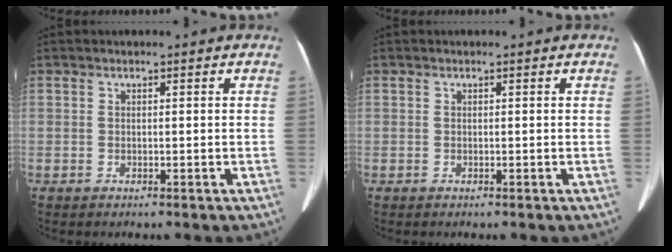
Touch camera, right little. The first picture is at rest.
{"total": 0.0}